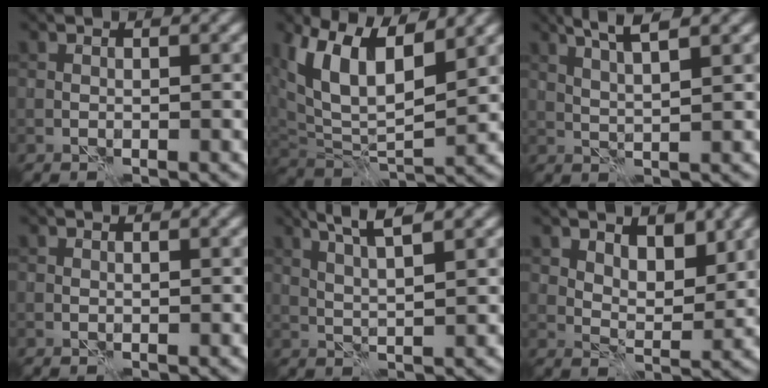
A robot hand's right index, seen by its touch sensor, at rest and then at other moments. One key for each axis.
{"total": 10.0, "fx": 5.3, "fy": 4.2, "fz": 7.4, "tx": -0.139, "ty": 0.009, "tz": 0.093}
{"total": 3.8, "fx": 2.5, "fy": 0.5, "fz": 2.8, "tx": -0.047, "ty": 0.003, "tz": 0.042}
{"total": 0.0}
{"total": 4.4, "fx": 2.9, "fy": 0.6, "fz": 3.3, "tx": -0.058, "ty": 0.006, "tz": 0.046}
{"total": 3.6, "fx": 2.3, "fy": 1.9, "fz": 2.0, "tx": -0.035, "ty": -0.014, "tz": 0.035}